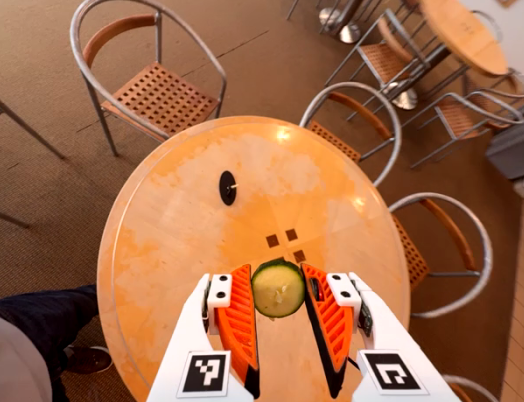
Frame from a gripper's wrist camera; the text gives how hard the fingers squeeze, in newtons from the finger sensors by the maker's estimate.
{"total": 8.2, "left": 8.3, "right": 8.1}